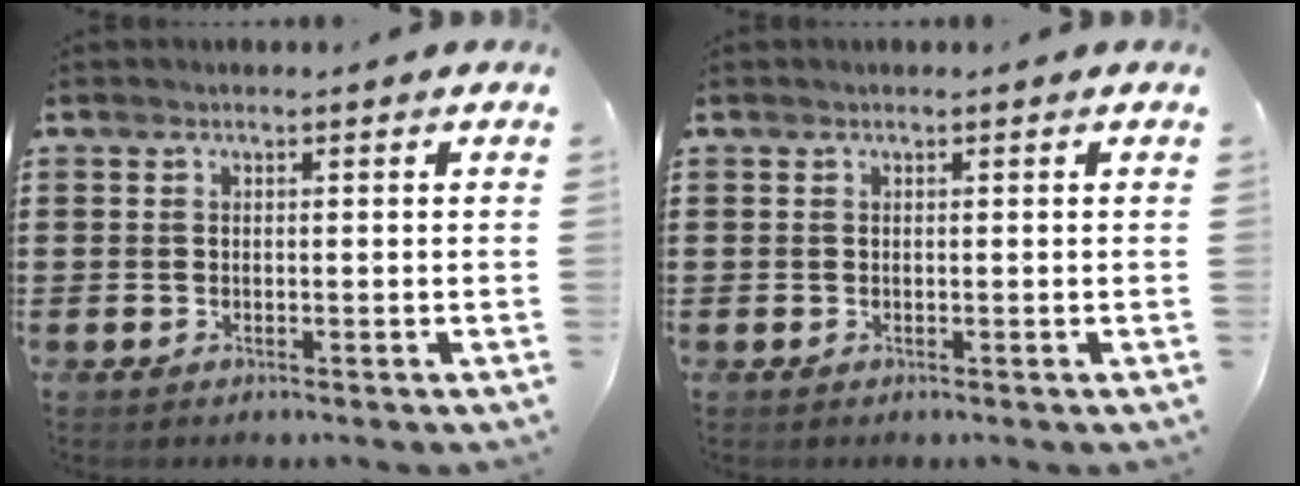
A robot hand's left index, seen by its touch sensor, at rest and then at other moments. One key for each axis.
{"total": 0.0}